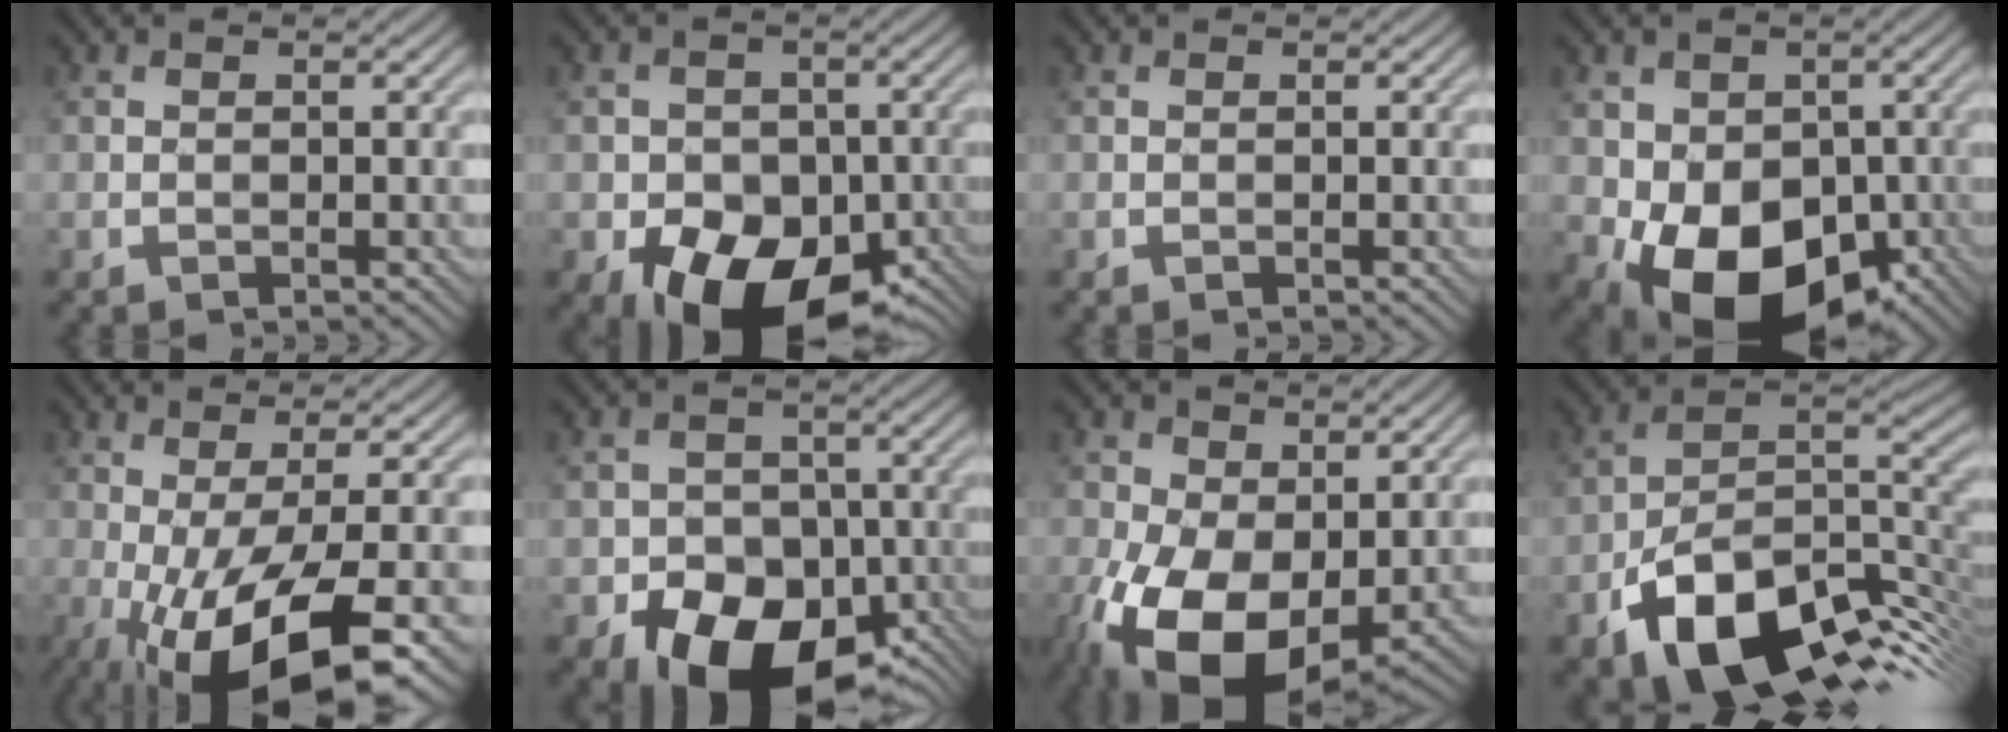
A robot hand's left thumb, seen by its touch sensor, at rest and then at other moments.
{"total": 14.5, "force": [-6.6, 10.1, 8.1], "torque": [-0.113, -0.033, -0.109]}
{"total": 0.0}
{"total": 12.6, "force": [-3.6, 8.9, 8.1], "torque": [-0.120, -0.029, -0.057]}
{"total": 14.2, "force": [-5.4, 4.1, 12.5], "torque": [-0.217, -0.017, -0.078]}
{"total": 15.5, "force": [-8.1, 10.3, 8.3], "torque": [-0.131, -0.035, -0.129]}
{"total": 14.1, "force": [-3.3, 8.4, 10.9], "torque": [-0.229, -0.025, -0.049]}
{"total": 15.4, "force": [-7.2, 8.6, 10.6], "torque": [-0.184, -0.021, -0.117]}